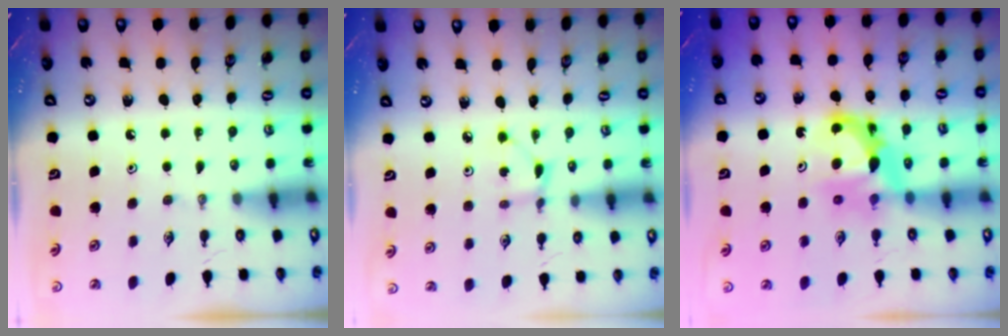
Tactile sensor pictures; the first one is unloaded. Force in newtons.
{"total": 2.1, "press": 2.1, "slide": 0.3}
{"total": 8.5, "press": 8.5, "slide": 0.5}